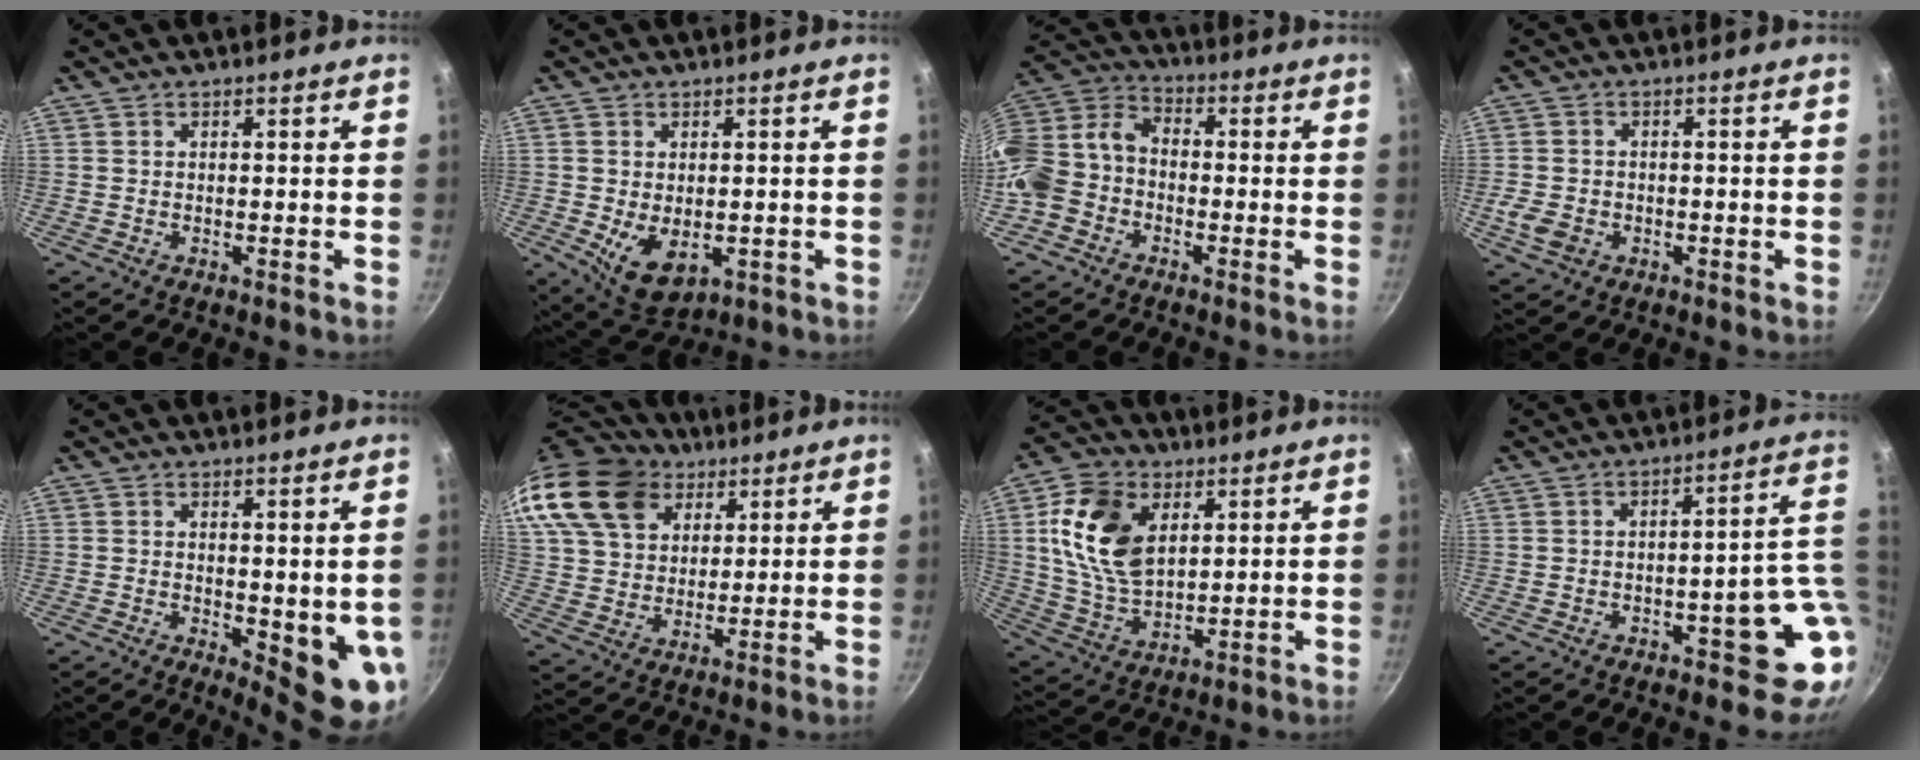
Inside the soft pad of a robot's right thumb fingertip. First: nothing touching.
{"total": 8.2, "force": [-1.2, 5.3, 6.1], "torque": [-0.090, -0.017, -0.001]}
{"total": 13.8, "force": [-4.2, 10.8, 7.6], "torque": [-0.148, 0.068, -0.105]}
{"total": 5.1, "force": [-1.5, 4.0, 2.7], "torque": [-0.049, 0.006, -0.025]}
{"total": 8.5, "force": [-0.2, 3.0, 8.0], "torque": [-0.094, -0.022, 0.005]}
{"total": 21.4, "force": [12.9, 14.3, 9.2], "torque": [-0.184, -0.002, 0.246]}
{"total": 16.0, "force": [4.6, 10.4, 11.2], "torque": [-0.193, -0.012, 0.093]}
{"total": 11.4, "force": [-1.3, 5.2, 10.0], "torque": [-0.063, 0.017, -0.009]}